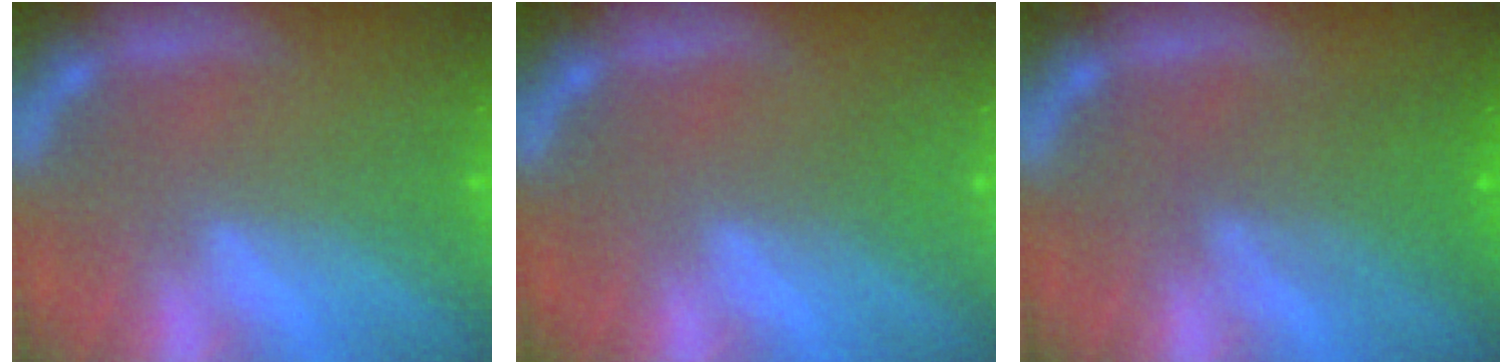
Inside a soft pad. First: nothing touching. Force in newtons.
{"total": 1.0}
{"total": 4.0}